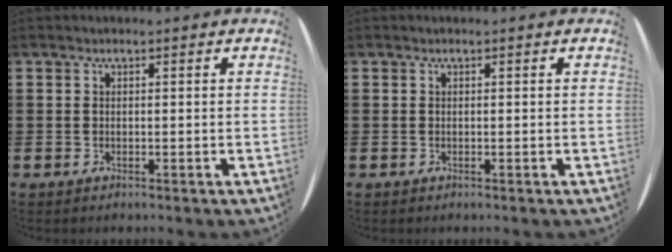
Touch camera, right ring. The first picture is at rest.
{"total": 0.0}